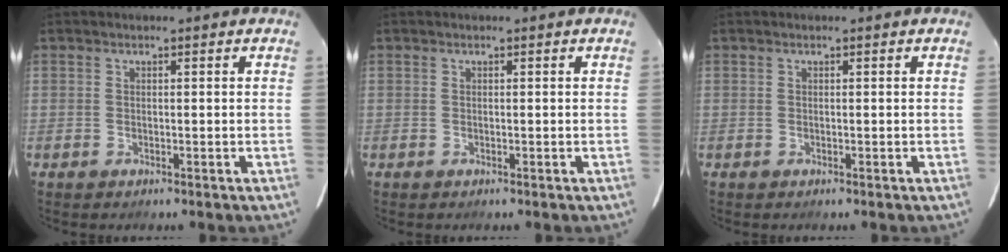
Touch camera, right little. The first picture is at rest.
{"total": 0.0}
{"total": 0.0}